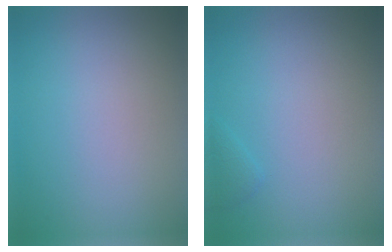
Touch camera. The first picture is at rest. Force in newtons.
{"total": 0.7, "press": 0.7, "slide": 0.1}